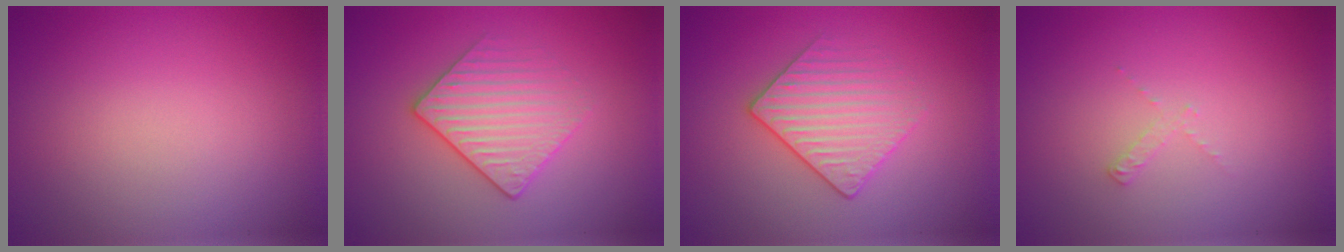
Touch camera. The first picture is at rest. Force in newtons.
{"total": 3.1, "press": 2.9, "slide": 1.2}
{"total": 2.4, "press": 2.1, "slide": 1.1}
{"total": 0.8, "press": 0.8, "slide": 0.1}